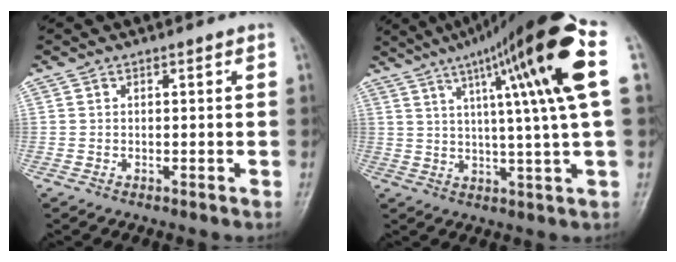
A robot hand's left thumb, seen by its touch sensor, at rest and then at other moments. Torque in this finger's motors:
{"motor_torque": [0.63, 0.71, 2.01, -0.76, 0.42]}